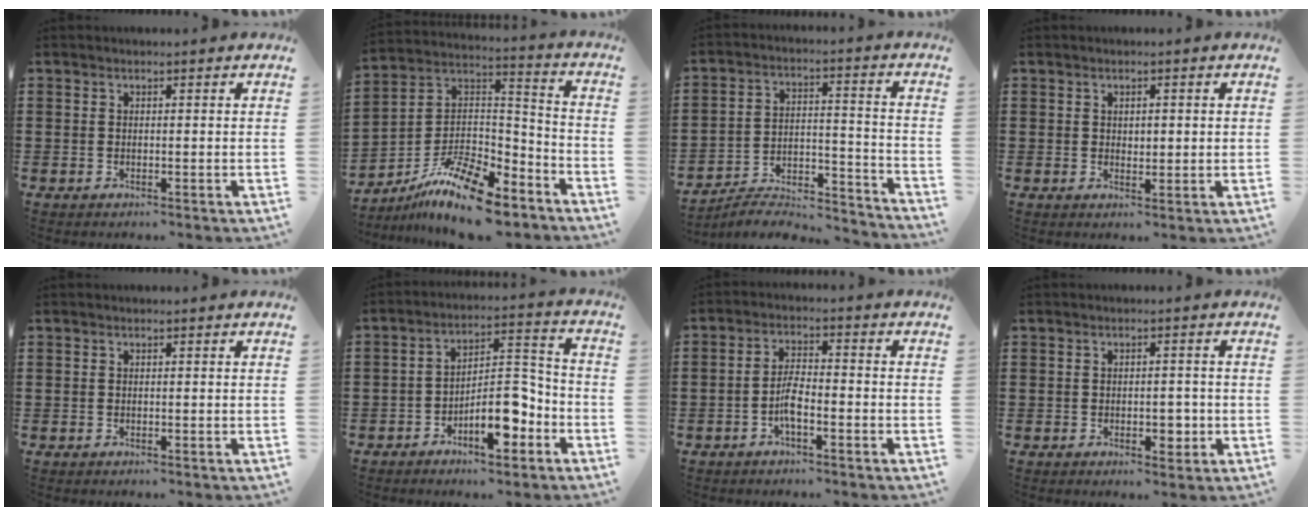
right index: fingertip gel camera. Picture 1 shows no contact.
{"total": 13.9, "force": [-10.4, 4.2, 8.1], "torque": [-0.149, 0.035, -0.194]}
{"total": 5.6, "force": [-5.3, 0.9, 1.4], "torque": [-0.022, 0.002, -0.106]}
{"total": 1.1, "force": [0.4, 0.6, 0.8], "torque": [-0.015, 0.007, 0.006]}
{"total": 0.0}
{"total": 9.9, "force": [-5.5, 3.9, 7.2], "torque": [-0.108, 0.016, -0.095]}
{"total": 4.4, "force": [-1.9, 1.1, 3.8], "torque": [-0.089, -0.002, -0.041]}
{"total": 3.2, "force": [-1.0, 1.5, 2.7], "torque": [-0.047, 0.003, -0.019]}